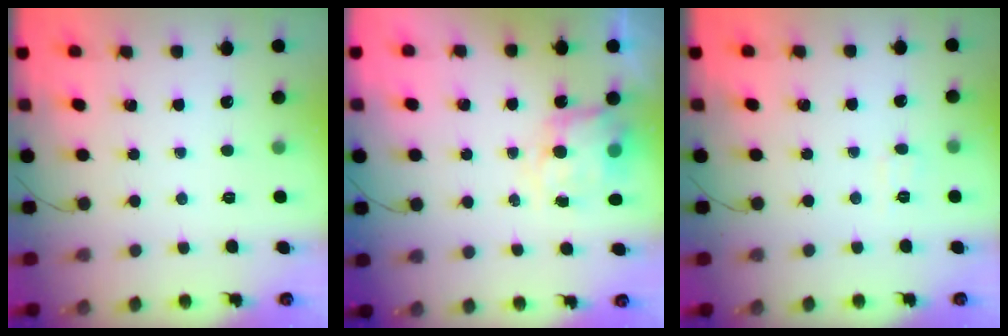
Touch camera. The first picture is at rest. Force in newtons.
{"total": 8.2, "press": 8.1, "slide": 0.9}
{"total": 4.2, "press": 4.0, "slide": 1.3}